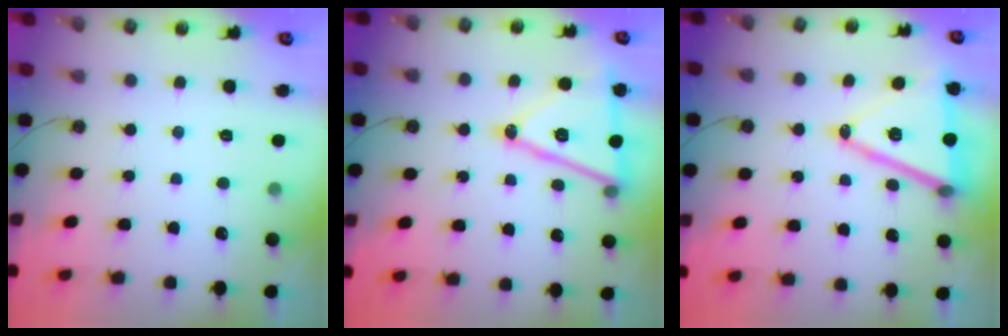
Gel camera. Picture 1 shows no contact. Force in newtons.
{"total": 17.2, "press": 16.8, "slide": 3.4}
{"total": 16.7, "press": 16.2, "slide": 3.9}